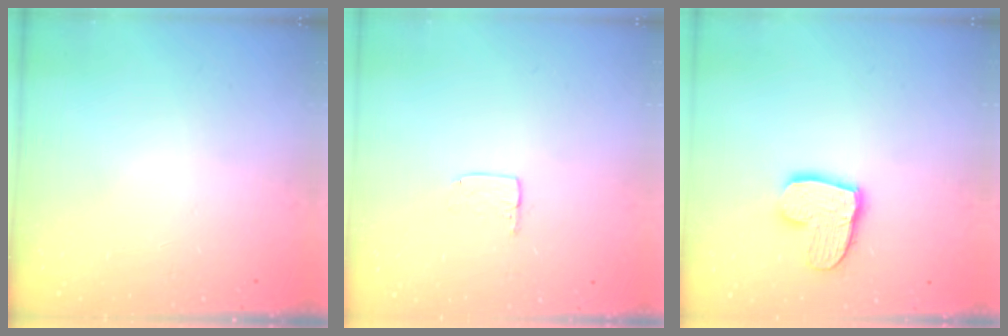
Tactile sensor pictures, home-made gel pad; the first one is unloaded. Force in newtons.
{"total": 5.2, "press": 5.2, "slide": 0.4}
{"total": 12.2, "press": 12.2, "slide": 1.0}